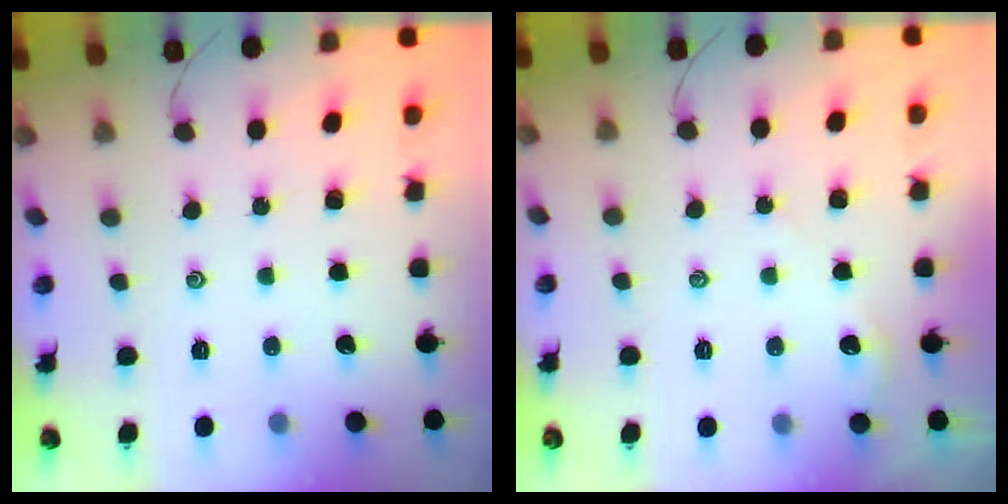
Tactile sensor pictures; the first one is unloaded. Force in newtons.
{"total": 0.6, "press": 0.5, "slide": 0.3}